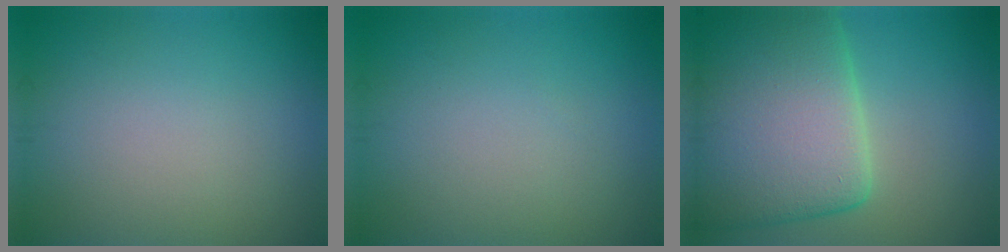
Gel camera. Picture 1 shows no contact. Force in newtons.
{"total": 0.0}
{"total": 12.7, "press": 12.6, "slide": 1.1}